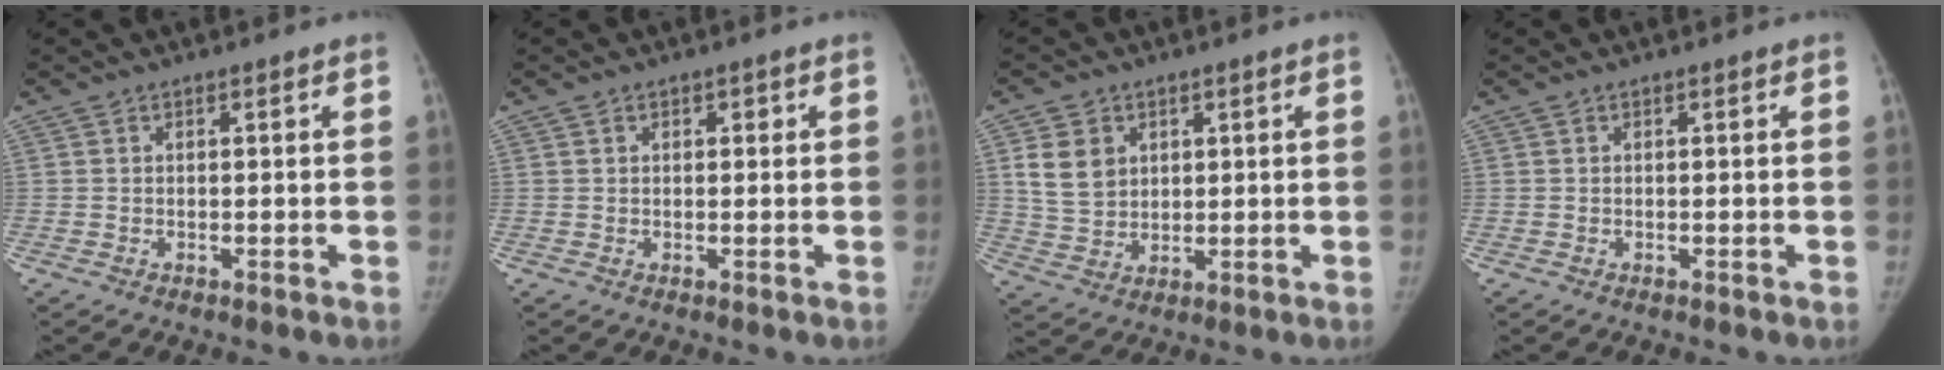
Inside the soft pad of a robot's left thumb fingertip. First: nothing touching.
{"total": 1.2, "force": [0.5, 0.9, 0.6], "torque": [0.002, 0.000, 0.004]}
{"total": 7.6, "force": [2.7, 6.0, 4.0], "torque": [-0.054, -0.010, 0.060]}
{"total": 0.0}